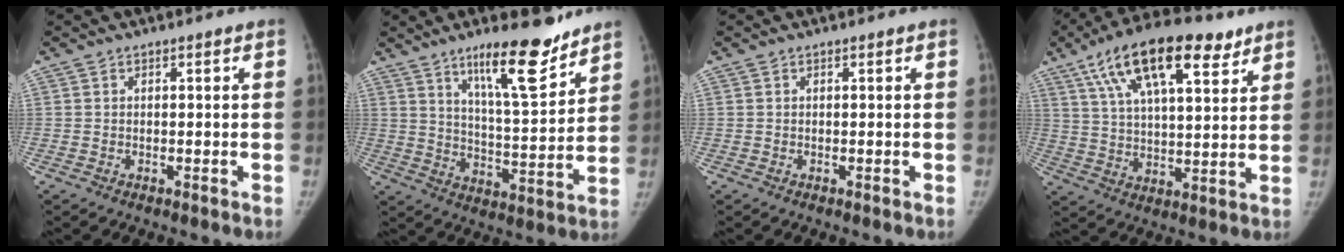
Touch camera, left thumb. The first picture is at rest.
{"total": 14.8, "force": [10.4, 3.4, 9.9], "torque": [-0.131, -0.076, 0.172]}
{"total": 0.0}
{"total": 19.9, "force": [11.0, 7.9, 14.6], "torque": [-0.228, -0.013, 0.187]}